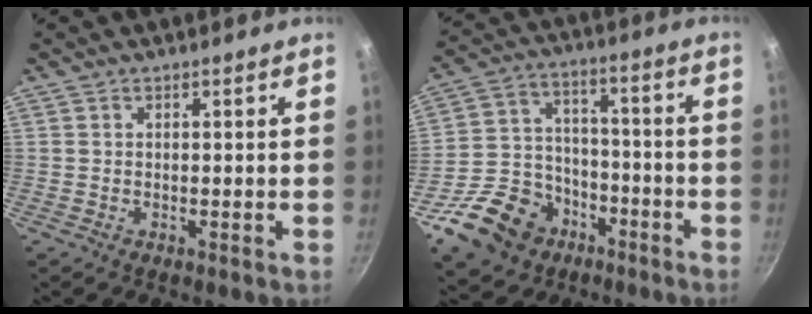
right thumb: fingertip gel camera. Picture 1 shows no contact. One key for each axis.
{"total": 17.6, "fx": -9.3, "fy": 12.7, "fz": 7.8, "tx": -0.120, "ty": 0.063, "tz": -0.148}